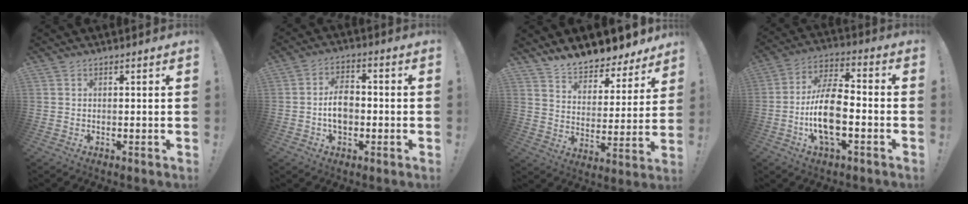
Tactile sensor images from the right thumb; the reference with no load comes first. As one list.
[{"total": 7.5, "force": [-1.3, 5.2, 5.3], "torque": [-0.081, 0.009, -0.027]}, {"total": 9.6, "force": [9.1, 2.7, 1.5], "torque": [-0.041, -0.082, 0.167]}, {"total": 15.2, "force": [-3.8, 7.1, 12.9], "torque": [-0.252, 0.010, -0.068]}]